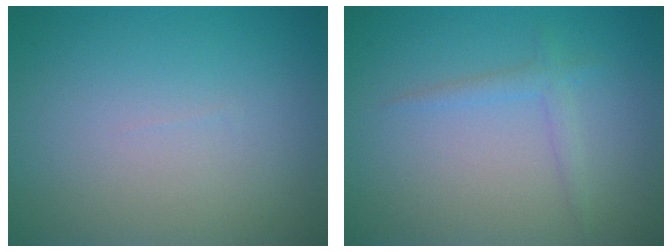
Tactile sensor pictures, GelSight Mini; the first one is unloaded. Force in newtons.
{"total": 1.4, "press": 1.4, "slide": 0.1}